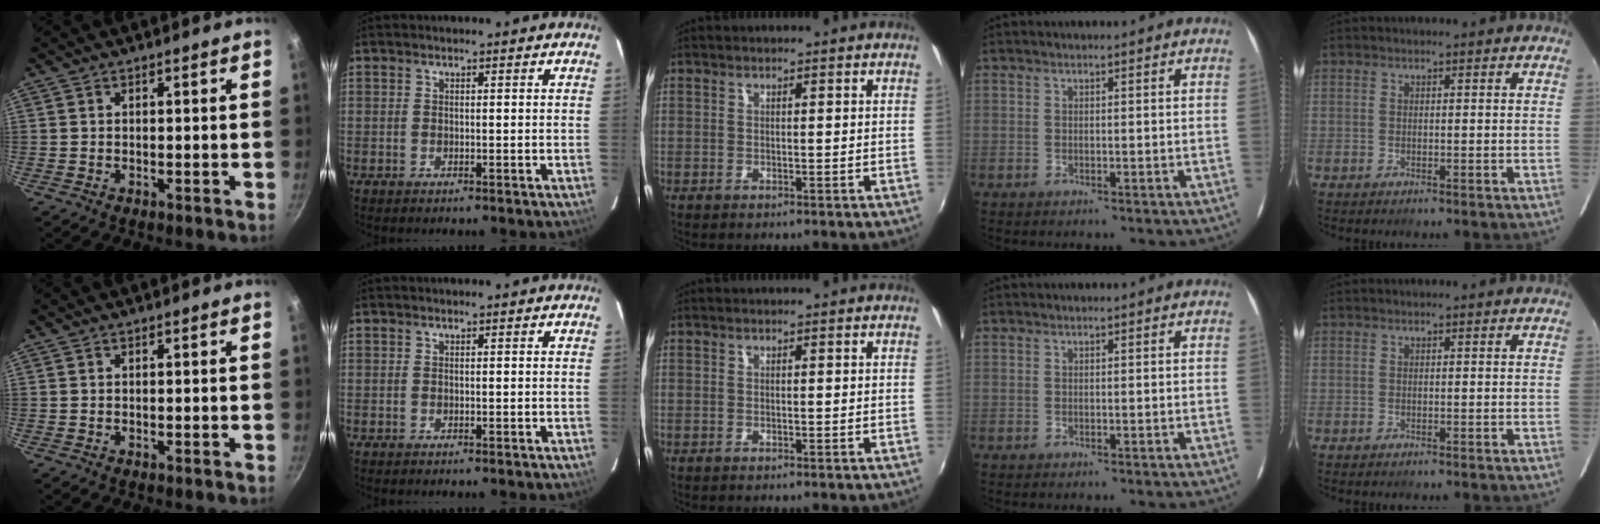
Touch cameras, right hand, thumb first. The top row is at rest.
{}